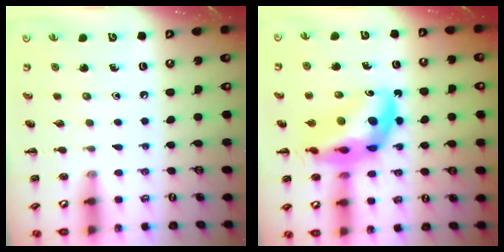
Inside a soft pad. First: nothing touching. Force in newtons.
{"total": 15.6, "press": 15.0, "slide": 4.3}